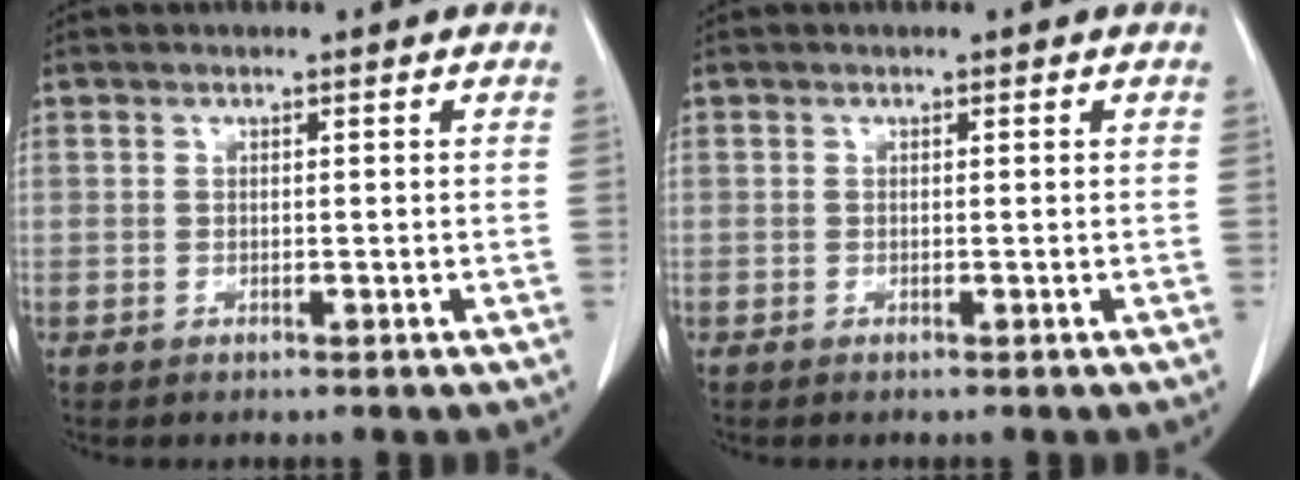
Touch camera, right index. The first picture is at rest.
{"total": 0.0}